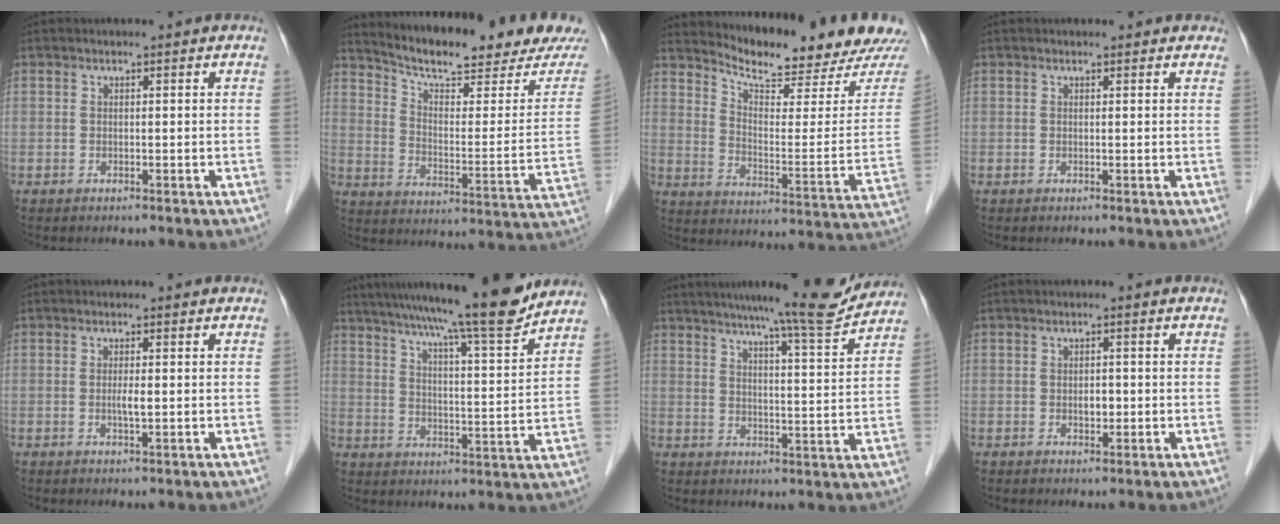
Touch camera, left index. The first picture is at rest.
{"total": 19.5, "force": [18.1, 1.3, 7.2], "torque": [-0.113, -0.058, 0.246]}
{"total": 16.9, "force": [16.3, 0.0, 4.4], "torque": [-0.079, -0.088, 0.218]}
{"total": 1.6, "force": [1.4, 0.7, 0.4], "torque": [-0.005, 0.005, 0.007]}
{"total": 1.5, "force": [-0.1, 0.1, 1.5], "torque": [-0.031, -0.002, -0.002]}
{"total": 16.5, "force": [14.2, -0.7, 8.4], "torque": [-0.129, -0.010, 0.203]}
{"total": 12.5, "force": [11.5, -0.4, 5.0], "torque": [-0.073, -0.015, 0.152]}
{"total": 1.6, "force": [-0.3, 1.0, 1.3], "torque": [-0.022, 0.001, -0.002]}